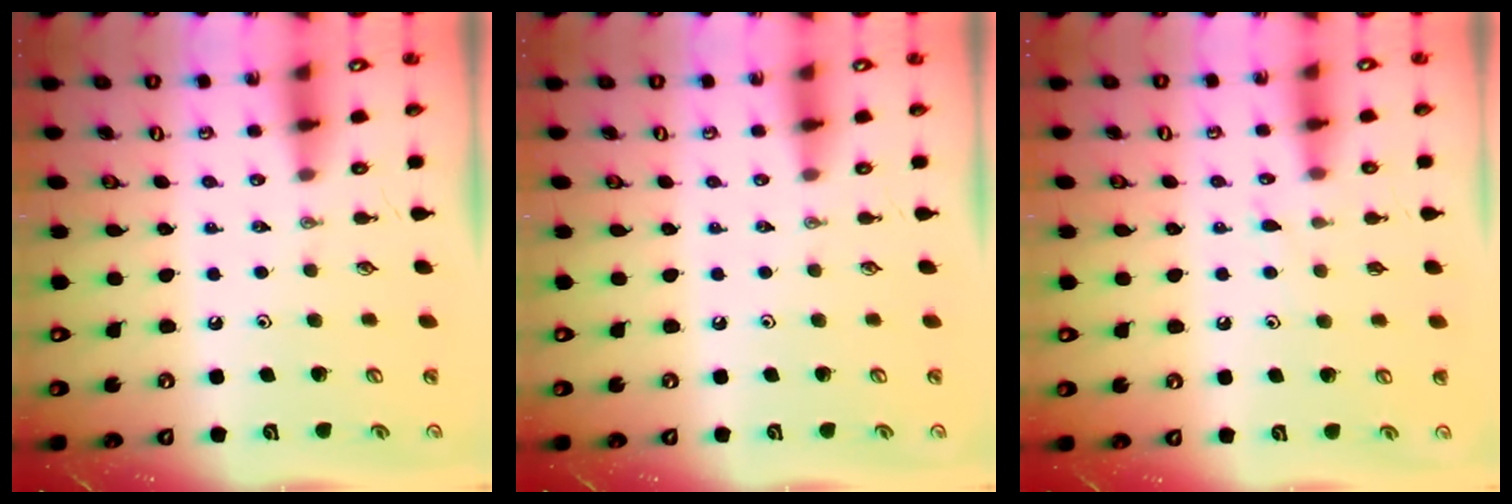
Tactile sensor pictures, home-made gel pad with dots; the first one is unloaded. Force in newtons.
{"total": 0.0}
{"total": 4.6, "press": 4.6, "slide": 0.4}